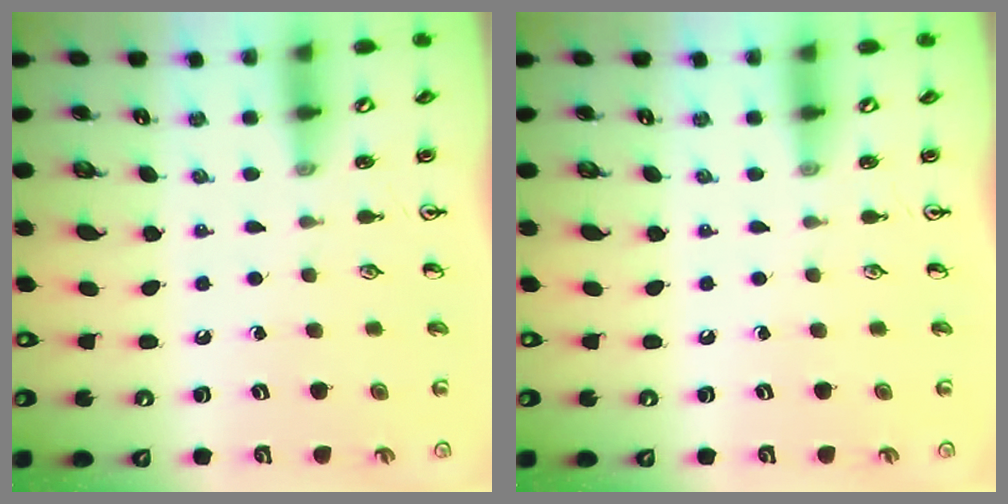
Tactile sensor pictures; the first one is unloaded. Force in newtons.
{"total": 0.0}